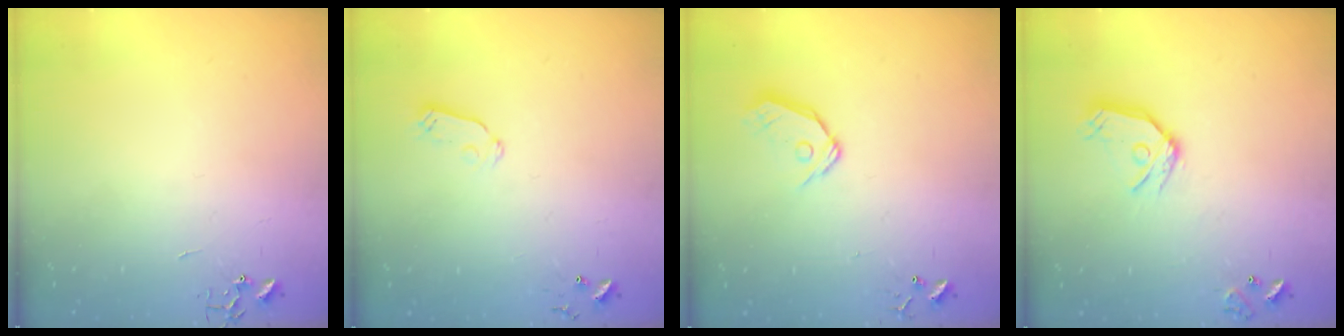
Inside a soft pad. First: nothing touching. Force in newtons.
{"total": 4.9, "press": 4.9, "slide": 0.3}
{"total": 9.3, "press": 9.2, "slide": 1.2}
{"total": 12.3, "press": 12.2, "slide": 1.5}